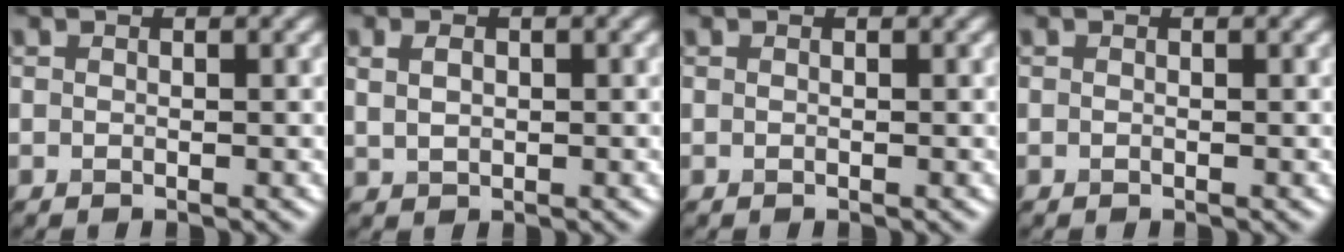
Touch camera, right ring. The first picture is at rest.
{"total": 0.0}
{"total": 0.0}
{"total": 0.0}